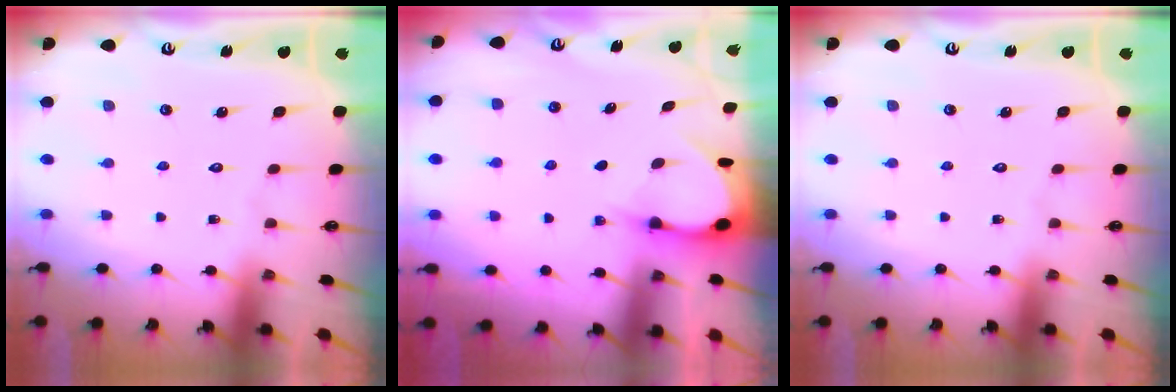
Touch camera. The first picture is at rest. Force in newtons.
{"total": 3.2, "press": 3.2, "slide": 0.5}
{"total": 0.0}